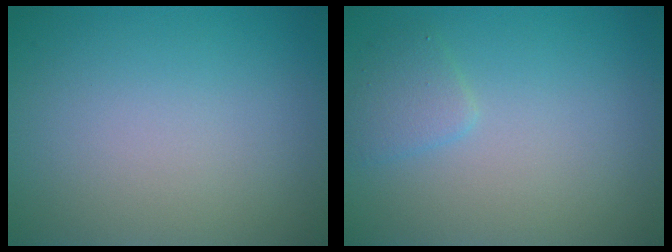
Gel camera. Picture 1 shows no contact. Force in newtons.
{"total": 1.6, "press": 1.6, "slide": 0.1}